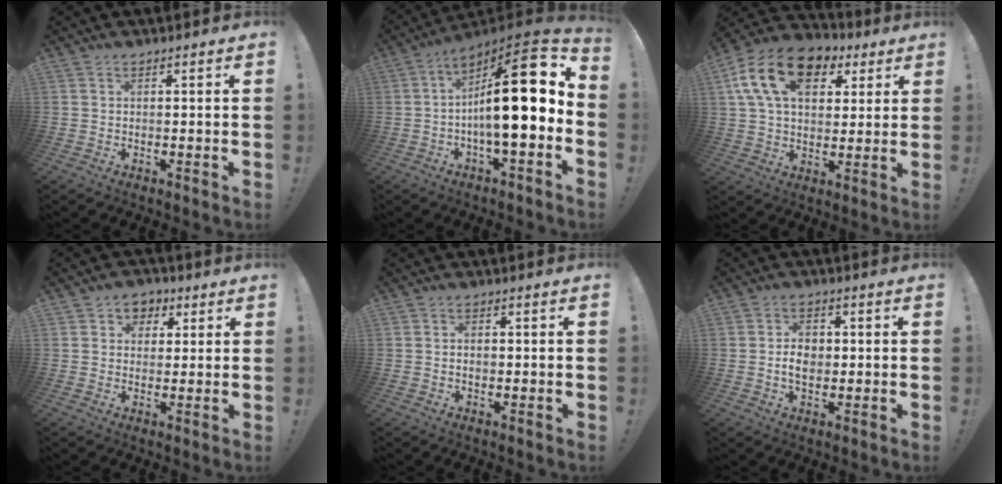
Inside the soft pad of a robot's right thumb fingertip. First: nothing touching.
{"total": 21.5, "force": [1.1, 5.8, 20.7], "torque": [-0.324, -0.007, 0.010]}
{"total": 18.3, "force": [7.1, 11.7, 12.1], "torque": [-0.203, -0.016, 0.129]}
{"total": 5.1, "force": [1.0, 4.8, 1.4], "torque": [-0.006, 0.000, 0.019]}
{"total": 1.5, "force": [-0.3, 1.3, 0.8], "torque": [-0.010, 0.005, -0.007]}
{"total": 5.8, "force": [-0.2, 4.6, 3.5], "torque": [-0.052, 0.006, -0.008]}